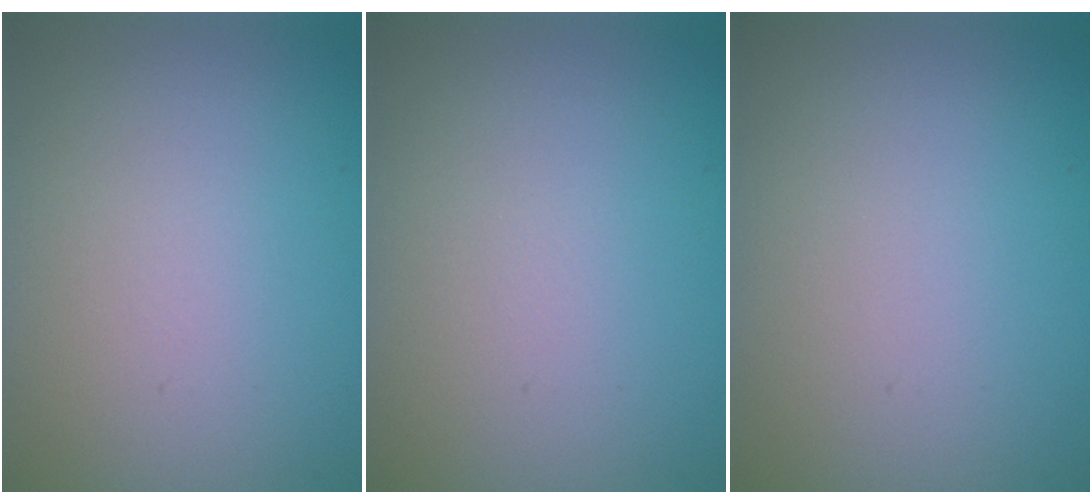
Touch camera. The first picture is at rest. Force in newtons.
{"total": 0.0}
{"total": 0.0}